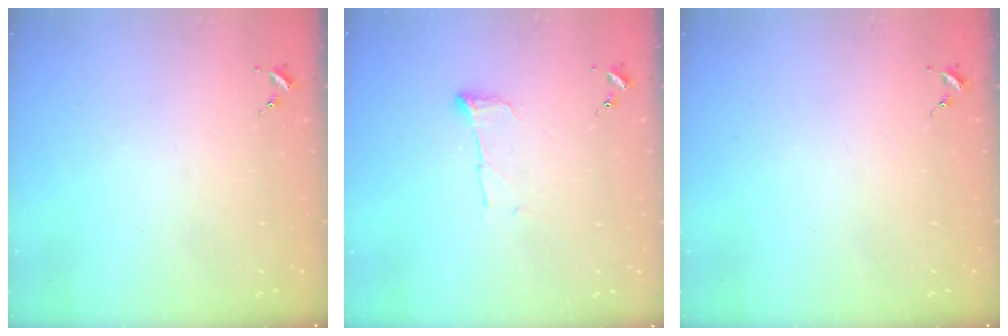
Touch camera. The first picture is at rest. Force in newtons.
{"total": 6.3, "press": 6.3, "slide": 0.3}
{"total": 0.0}